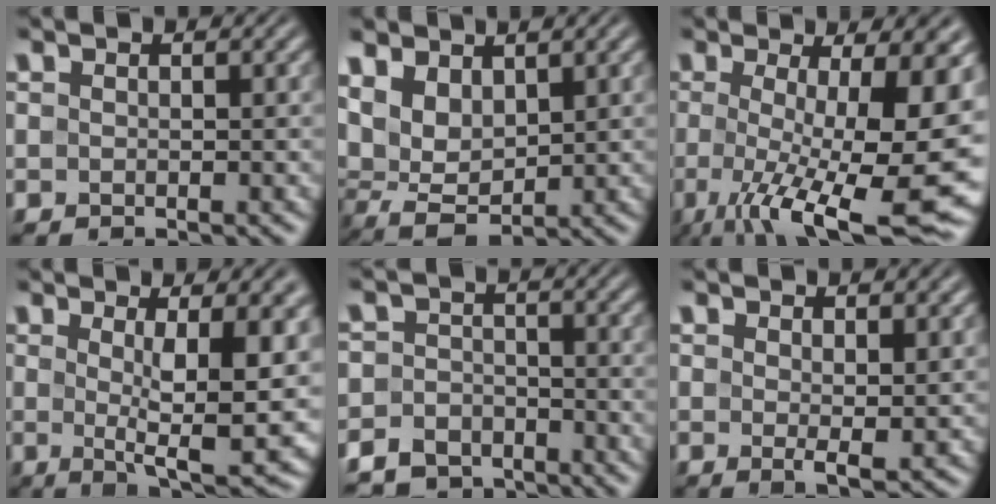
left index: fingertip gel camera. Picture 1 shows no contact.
{"total": 5.2, "force": [2.6, 2.9, 3.5], "torque": [-0.080, 0.002, 0.048]}
{"total": 14.7, "force": [-1.5, 4.3, 14.0], "torque": [-0.189, -0.011, -0.012]}
{"total": 10.6, "force": [0.8, 2.9, 10.2], "torque": [-0.148, -0.016, 0.018]}
{"total": 6.7, "force": [-5.2, 4.1, 0.5], "torque": [0.014, -0.009, -0.089]}
{"total": 2.1, "force": [0.9, 0.5, 1.8], "torque": [-0.028, -0.010, 0.017]}